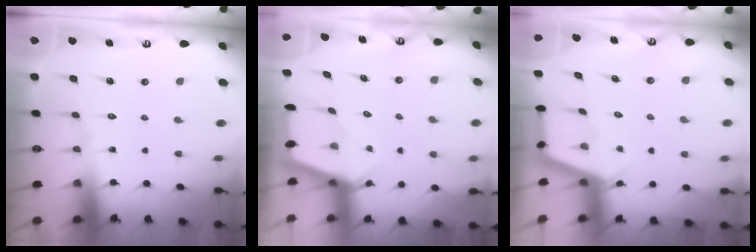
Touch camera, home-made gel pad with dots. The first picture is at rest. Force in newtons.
{"total": 2.4, "press": 2.4, "slide": 0.3}
{"total": 2.8, "press": 2.8, "slide": 0.3}